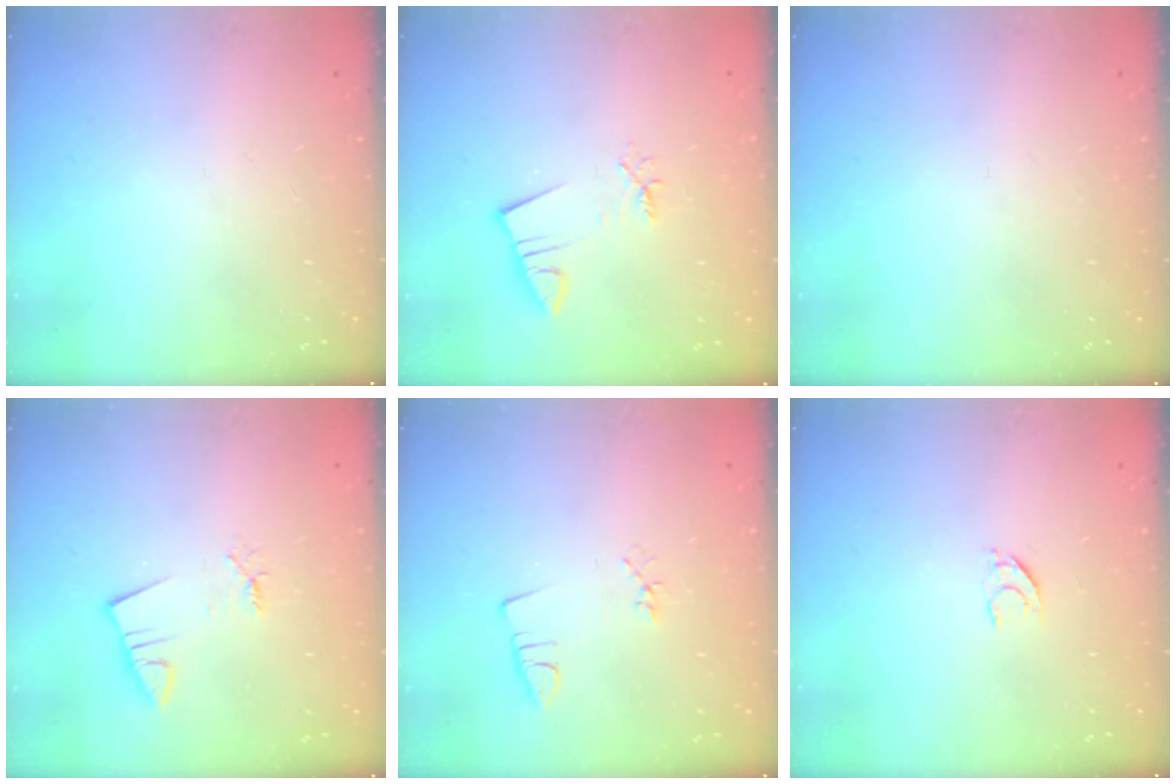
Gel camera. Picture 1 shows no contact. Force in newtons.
{"total": 2.7, "press": 2.7, "slide": 0.4}
{"total": 0.0}
{"total": 1.8, "press": 1.8, "slide": 0.1}
{"total": 2.2, "press": 1.7, "slide": 1.4}
{"total": 4.9, "press": 4.8, "slide": 0.4}